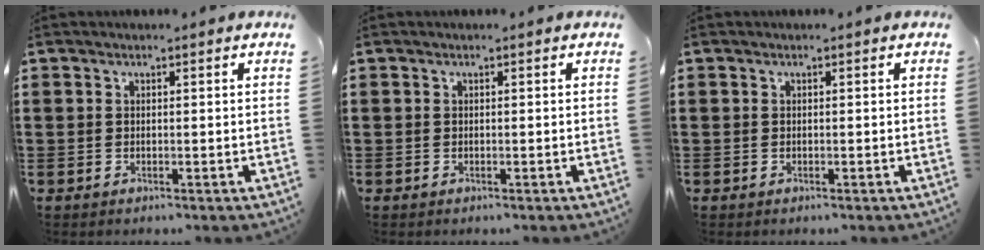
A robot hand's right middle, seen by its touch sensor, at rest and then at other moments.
{"total": 0.0}
{"total": 0.0}